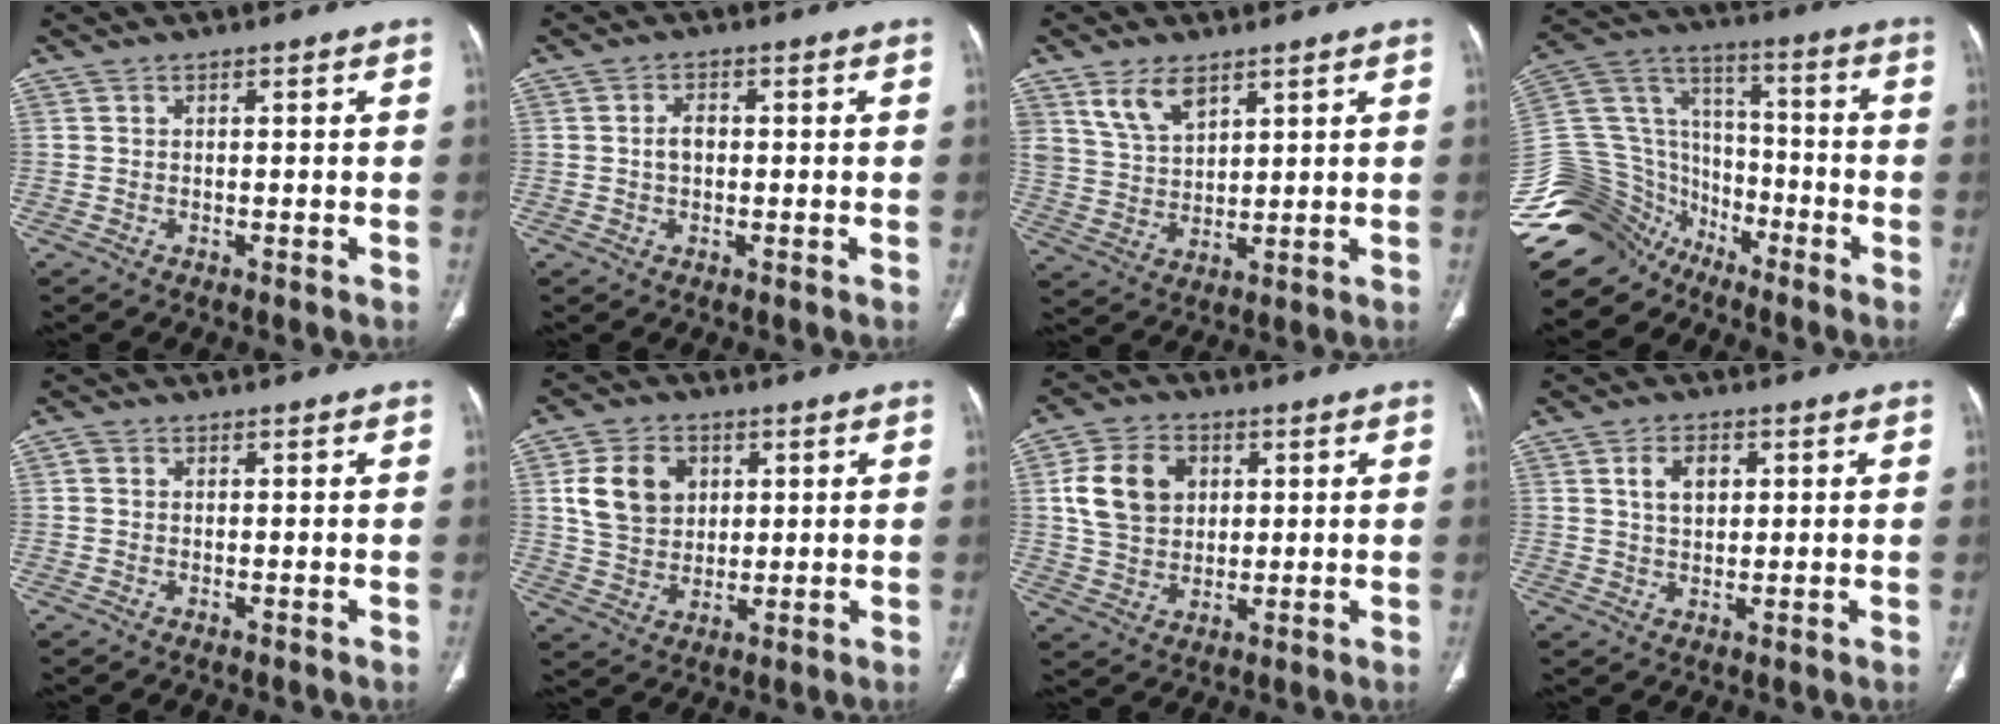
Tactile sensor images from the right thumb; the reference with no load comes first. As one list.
[{"total": 2.5, "force": [-0.1, 1.7, 1.8], "torque": [-0.031, 0.009, -0.004]}, {"total": 7.5, "force": [4.8, 4.1, 4.1], "torque": [-0.064, -0.025, 0.101]}, {"total": 22.6, "force": [-16.4, 14.8, 4.8], "torque": [-0.114, 0.107, -0.284]}, {"total": 0.9, "force": [0.3, 0.8, 0.3], "torque": [-0.003, 0.000, 0.001]}, {"total": 10.7, "force": [3.0, 8.5, 5.8], "torque": [-0.080, -0.005, 0.059]}, {"total": 11.4, "force": [2.8, 8.8, 6.6], "torque": [-0.103, 0.001, 0.052]}, {"total": 4.9, "force": [1.5, 3.2, 3.3], "torque": [-0.046, -0.003, 0.027]}]